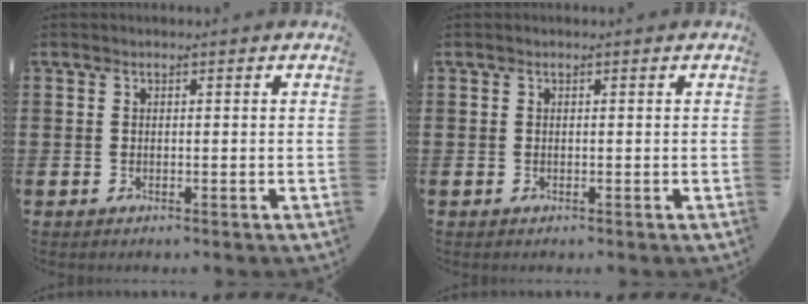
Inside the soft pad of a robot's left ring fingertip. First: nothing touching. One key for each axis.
{"total": 0.0}